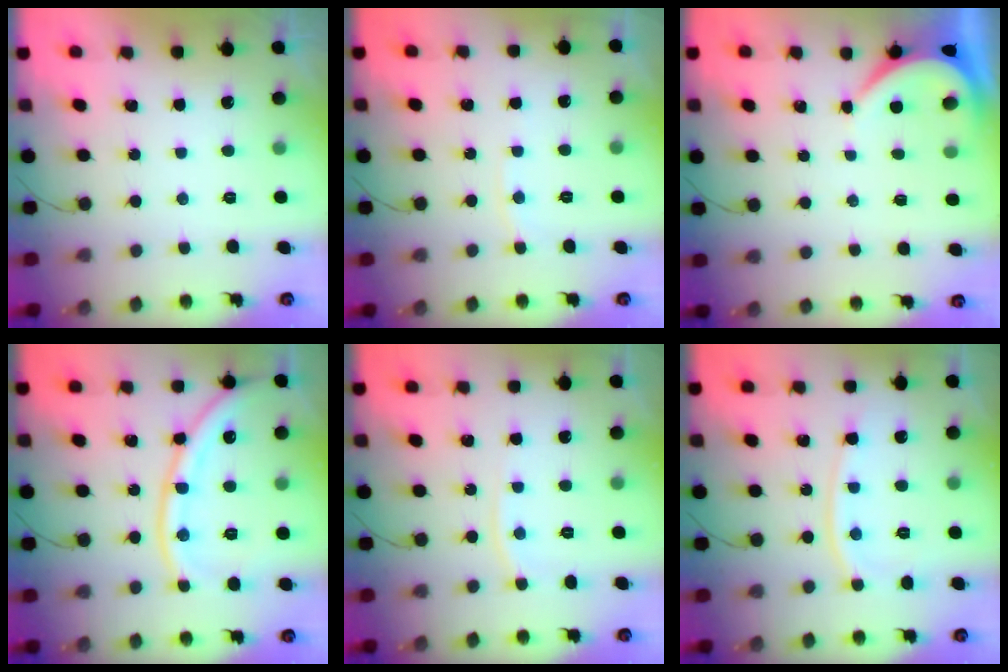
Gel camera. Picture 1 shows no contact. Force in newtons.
{"total": 2.8, "press": 2.7, "slide": 0.4}
{"total": 3.9, "press": 3.9, "slide": 0.6}
{"total": 14.0, "press": 13.9, "slide": 1.6}
{"total": 4.3, "press": 4.3, "slide": 0.2}
{"total": 9.2, "press": 9.1, "slide": 1.2}